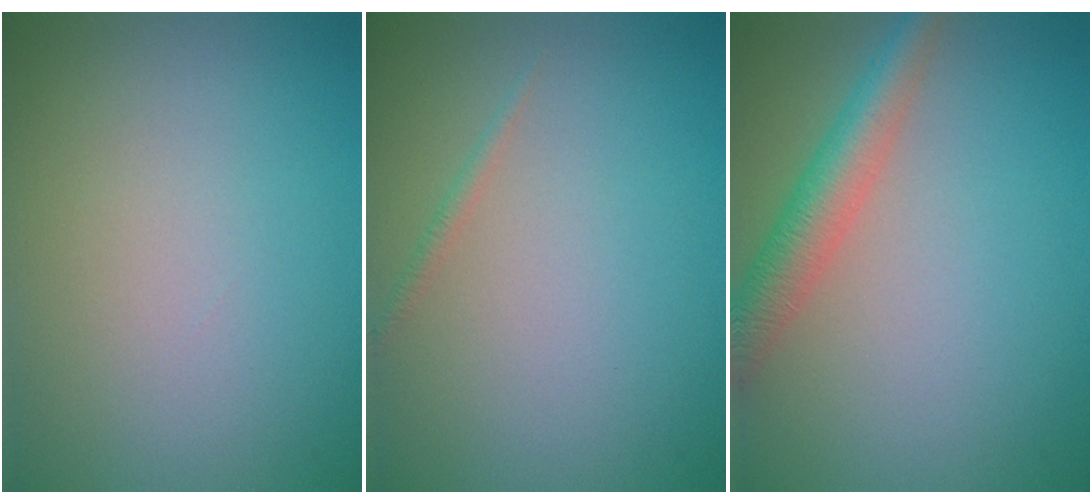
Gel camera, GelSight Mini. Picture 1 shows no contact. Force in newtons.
{"total": 0.7, "press": 0.7, "slide": 0.0}
{"total": 4.1, "press": 4.1, "slide": 0.1}